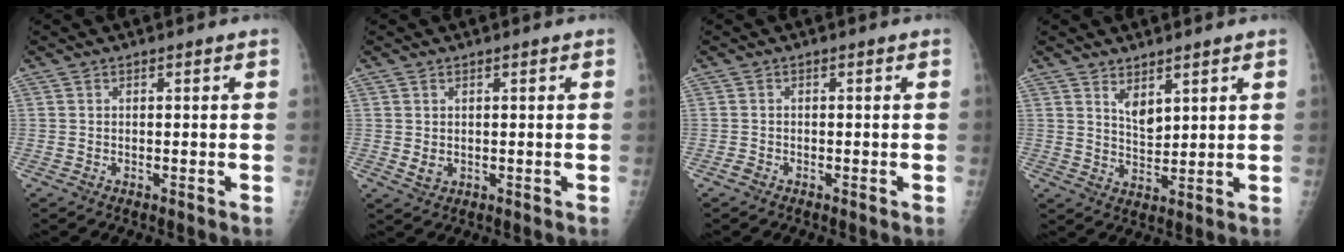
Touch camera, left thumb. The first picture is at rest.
{"total": 1.9, "force": [0.1, 1.3, 1.3], "torque": [-0.019, -0.005, 0.009]}
{"total": 0.7, "force": [-0.6, 0.4, 0.1], "torque": [-0.003, 0.001, -0.015]}
{"total": 4.4, "force": [2.8, 1.8, 2.9], "torque": [-0.042, -0.029, 0.055]}